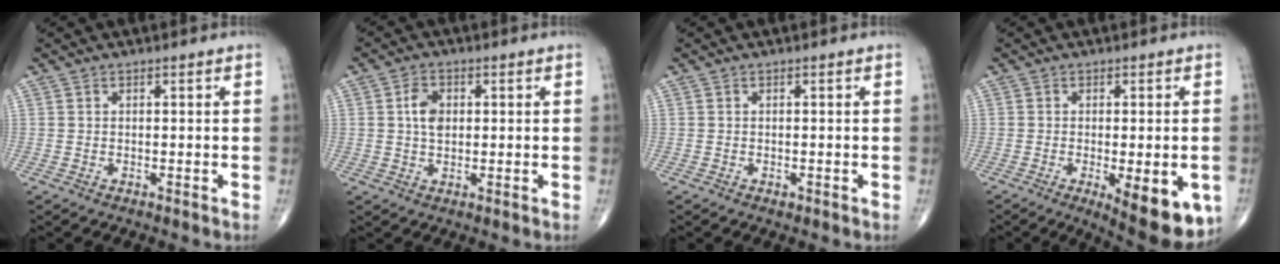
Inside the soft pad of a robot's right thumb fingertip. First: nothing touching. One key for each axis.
{"total": 4.2, "fx": 0.7, "fy": 2.8, "fz": 3.0, "tx": -0.051, "ty": -0.002, "tz": 0.009}
{"total": 0.5, "fx": -0.3, "fy": 0.3, "fz": 0.3, "tx": -0.002, "ty": 0.000, "tz": -0.005}
{"total": 12.8, "fx": -4.7, "fy": 4.5, "fz": 11.0, "tx": -0.116, "ty": -0.008, "tz": -0.053}